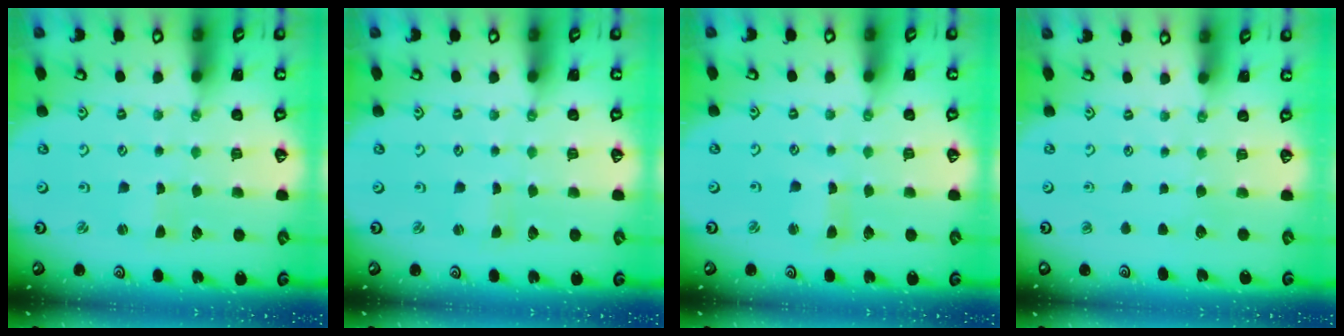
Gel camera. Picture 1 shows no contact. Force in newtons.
{"total": 1.0, "press": 1.0, "slide": 0.1}
{"total": 2.4, "press": 2.4, "slide": 0.3}
{"total": 0.0}